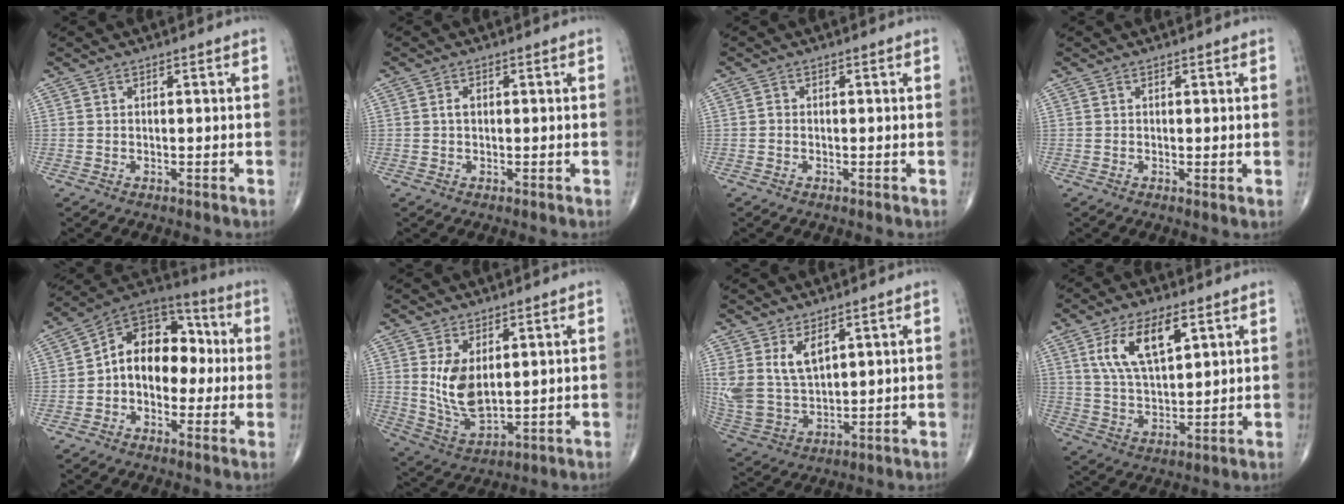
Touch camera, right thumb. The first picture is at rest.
{"total": 1.3, "force": [0.1, 0.9, 1.0], "torque": [-0.016, 0.005, 0.000]}
{"total": 0.5, "force": [-0.2, 0.4, 0.3], "torque": [-0.002, 0.001, -0.008]}
{"total": 0.8, "force": [0.1, 0.2, 0.7], "torque": [-0.015, -0.004, -0.001]}
{"total": 14.2, "force": [-0.2, 10.0, 10.1], "torque": [-0.115, 0.048, -0.019]}
{"total": 8.7, "force": [2.2, 4.6, 7.0], "torque": [-0.129, -0.023, 0.060]}
{"total": 9.2, "force": [4.4, 4.8, 6.5], "torque": [-0.125, -0.019, 0.103]}
{"total": 11.6, "force": [5.1, 5.1, 9.1], "torque": [-0.160, -0.016, 0.101]}